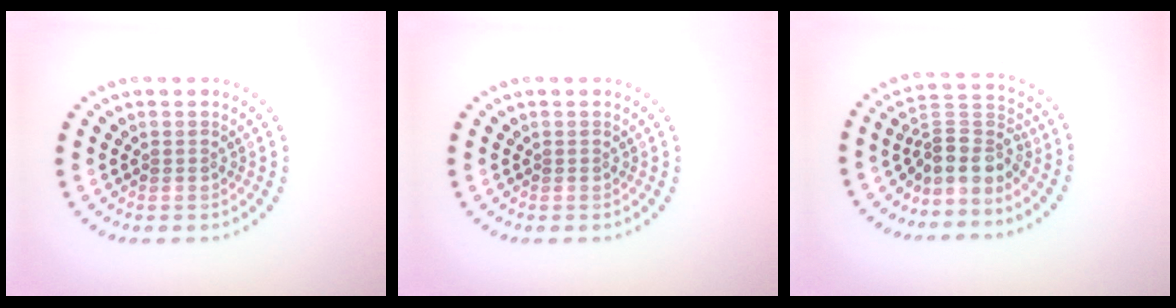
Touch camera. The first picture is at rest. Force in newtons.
{"total": 0.0}
{"total": 3.9, "press": 2.8, "slide": 2.6}